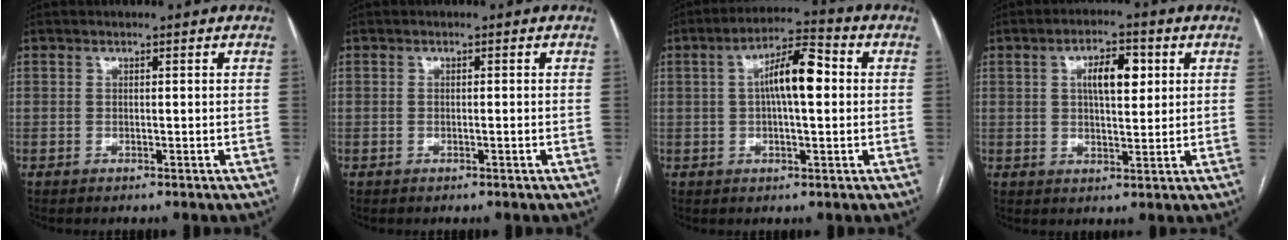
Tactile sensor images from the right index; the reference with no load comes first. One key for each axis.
{"total": 0.8, "fx": -0.1, "fy": 0.2, "fz": 0.8, "tx": -0.016, "ty": 0.000, "tz": 0.001}
{"total": 8.8, "fx": 1.1, "fy": 2.2, "fz": 8.4, "tx": -0.152, "ty": 0.026, "tz": 0.013}
{"total": 6.6, "fx": 1.9, "fy": 2.5, "fz": 5.8, "tx": -0.098, "ty": 0.012, "tz": 0.033}